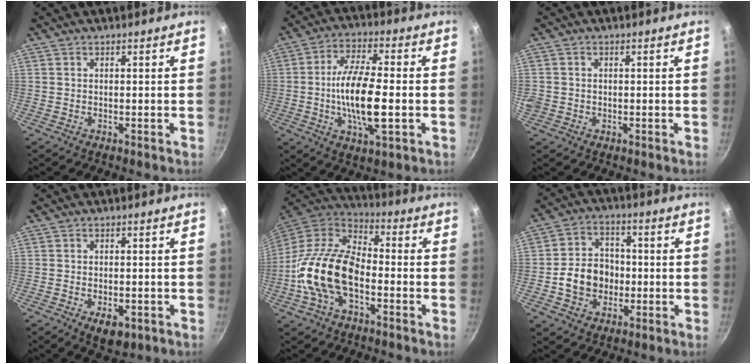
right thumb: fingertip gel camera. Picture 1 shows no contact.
{"total": 13.9, "force": [-1.9, 4.6, 13.0], "torque": [-0.240, 0.013, -0.040]}
{"total": 2.4, "force": [-0.4, 2.2, 0.9], "torque": [-0.018, 0.001, -0.008]}
{"total": 5.4, "force": [-2.1, 2.9, 4.0], "torque": [-0.047, 0.006, -0.022]}
{"total": 17.7, "force": [-4.6, 10.1, 13.8], "torque": [-0.239, 0.040, -0.103]}
{"total": 10.6, "force": [-1.7, 8.8, 5.7], "torque": [-0.069, 0.025, -0.034]}